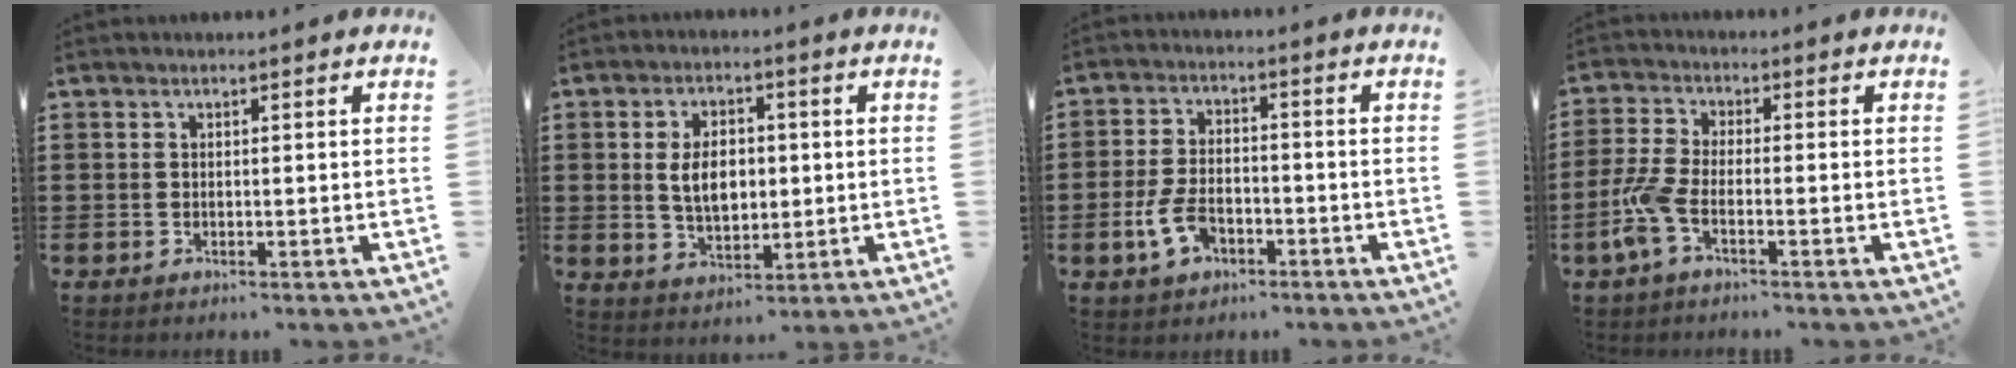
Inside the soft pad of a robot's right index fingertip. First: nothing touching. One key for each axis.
{"total": 6.1, "fx": 0.3, "fy": 3.7, "fz": 4.8, "tx": -0.092, "ty": 0.002, "tz": -0.002}
{"total": 5.6, "fx": -2.3, "fy": 3.2, "fz": 3.9, "tx": -0.091, "ty": 0.001, "tz": -0.046}
{"total": 5.5, "fx": -2.6, "fy": 1.6, "fz": 4.5, "tx": -0.125, "ty": -0.017, "tz": -0.055}